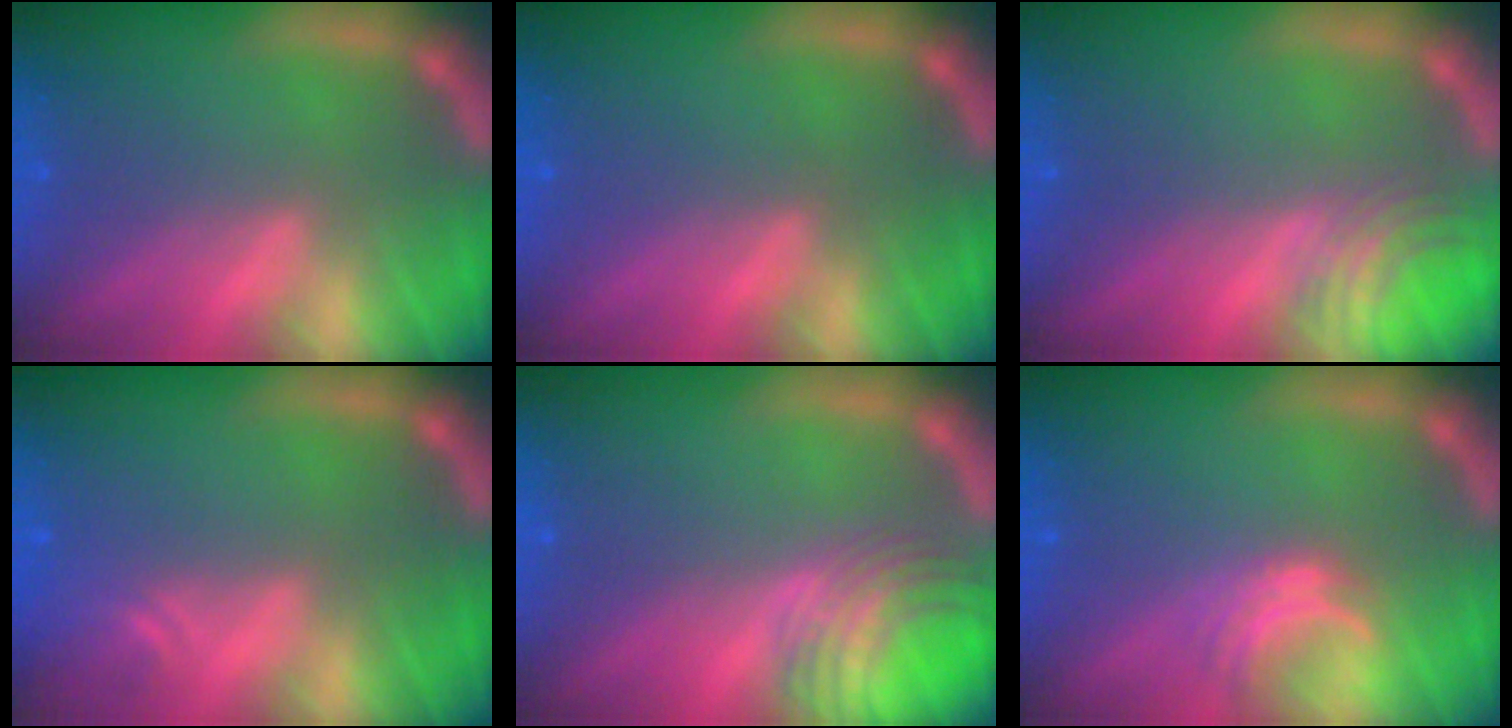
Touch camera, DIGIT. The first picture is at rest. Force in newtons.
{"total": 0.0}
{"total": 3.4}
{"total": 1.9}
{"total": 6.1}
{"total": 2.5}